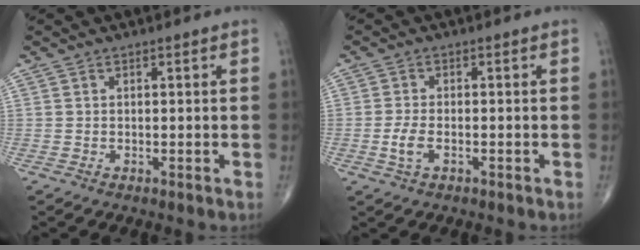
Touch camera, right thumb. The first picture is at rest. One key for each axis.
{"total": 3.2, "fx": -1.0, "fy": 1.7, "fz": 2.6, "tx": -0.056, "ty": 0.006, "tz": -0.018}